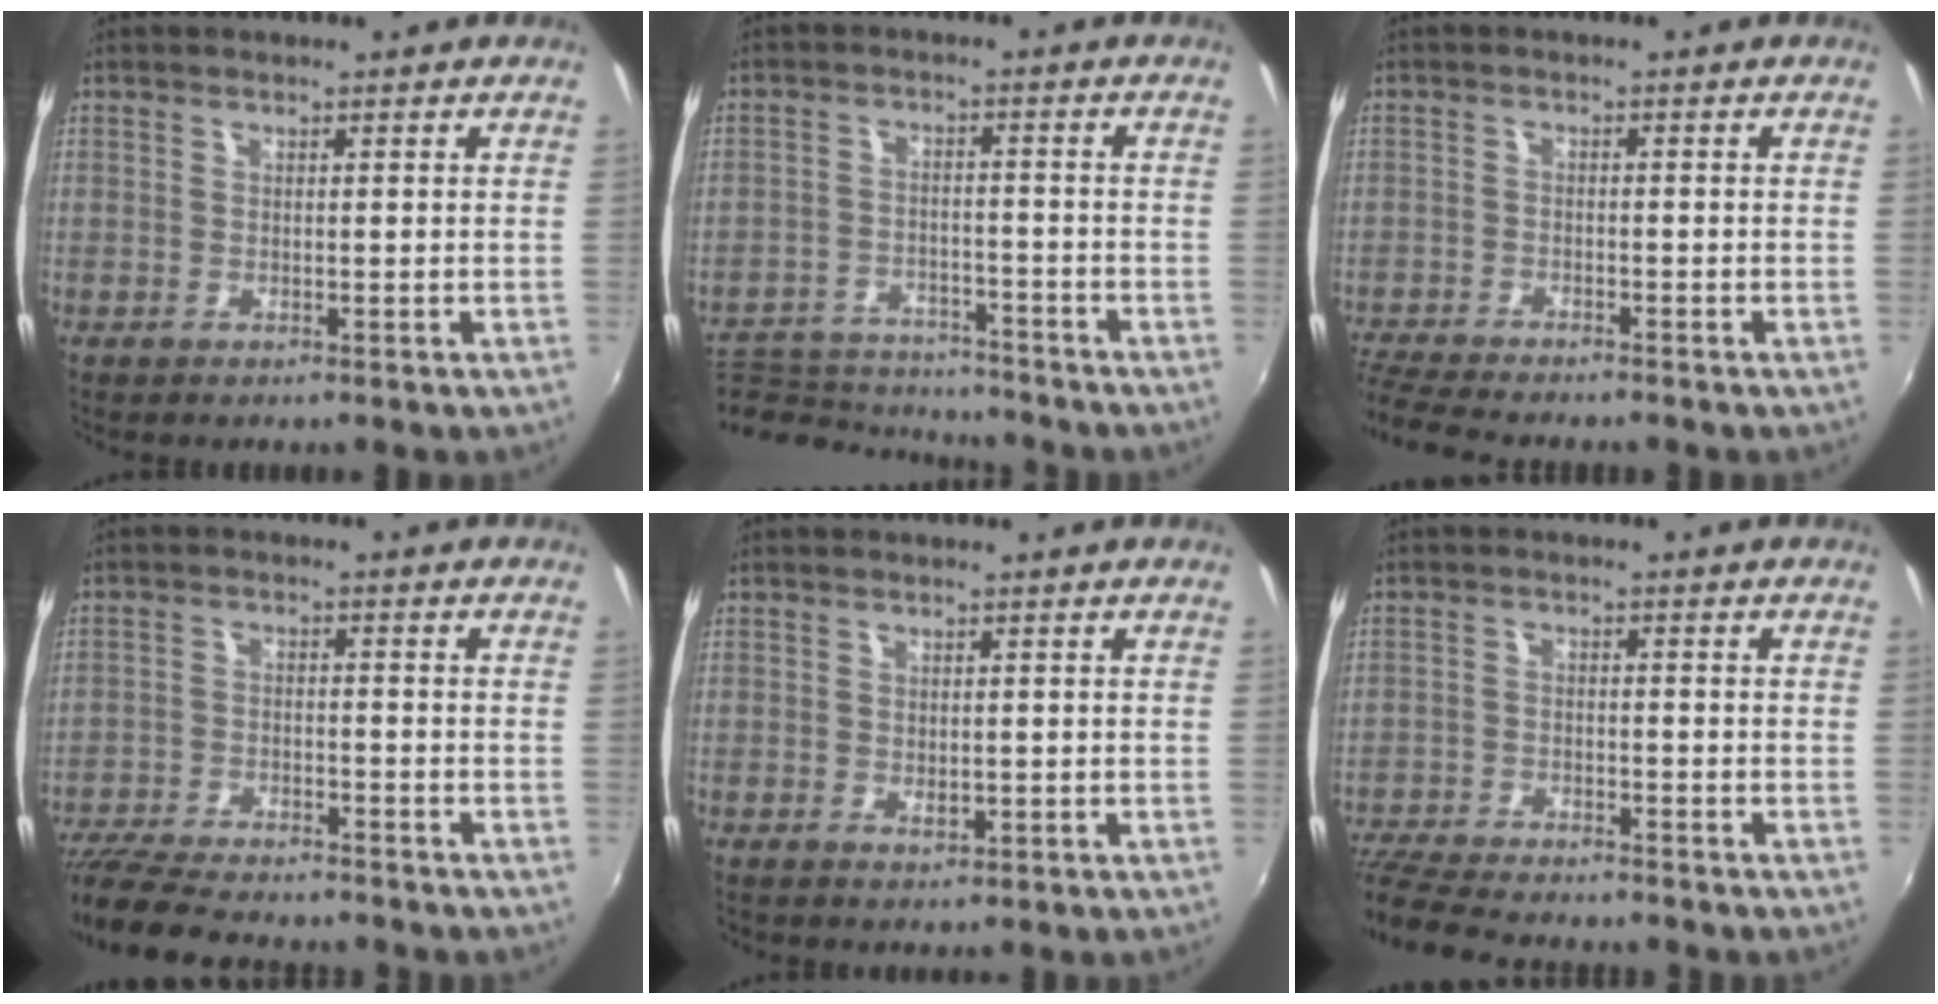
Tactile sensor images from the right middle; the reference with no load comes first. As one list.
[{"total": 13.1, "force": [-11.9, 4.2, 3.4], "torque": [-0.094, 0.008, -0.178]}, {"total": 7.9, "force": [-7.3, 0.5, 3.0], "torque": [-0.088, -0.028, -0.132]}, {"total": 13.6, "force": [-12.1, 2.6, 5.8], "torque": [-0.134, -0.025, -0.201]}, {"total": 1.3, "force": [-0.3, 0.8, 0.9], "torque": [-0.012, 0.000, -0.003]}, {"total": 11.7, "force": [-10.5, 2.2, 4.6], "torque": [-0.123, -0.023, -0.184]}]